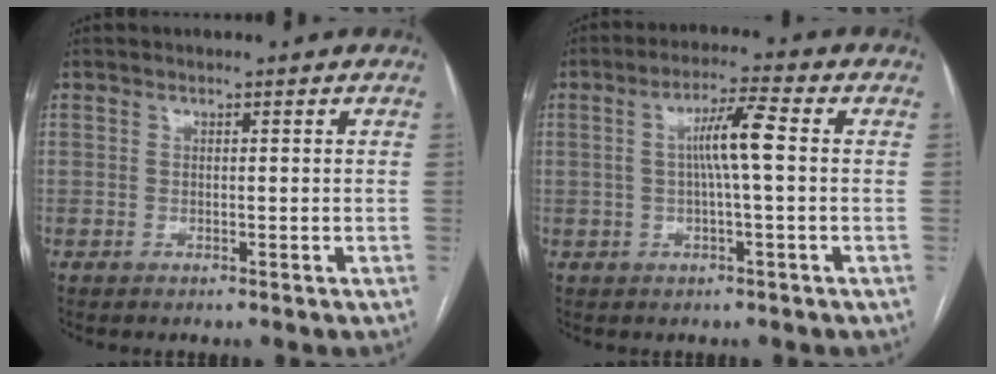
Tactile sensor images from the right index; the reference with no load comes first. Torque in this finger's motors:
{"motor_torque": [0.50, -0.03, 0.25, 0.10]}